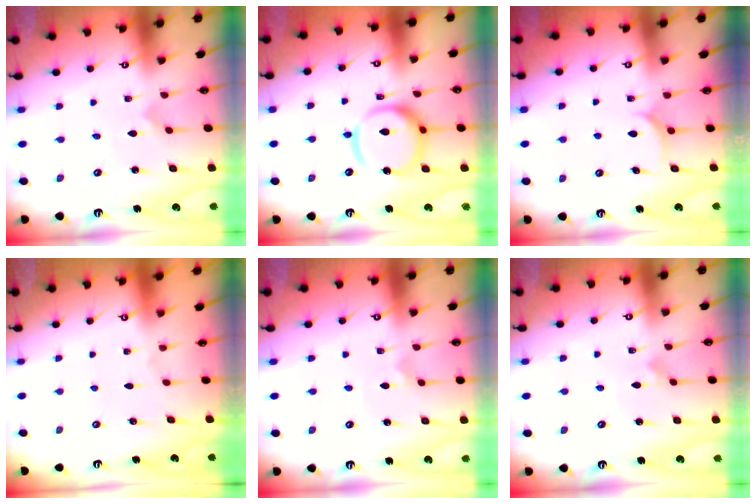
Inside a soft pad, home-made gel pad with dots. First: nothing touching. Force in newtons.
{"total": 13.9, "press": 13.8, "slide": 1.5}
{"total": 5.8, "press": 5.8, "slide": 0.3}
{"total": 0.0}
{"total": 1.8, "press": 1.7, "slide": 0.4}
{"total": 2.2, "press": 2.2, "slide": 0.1}